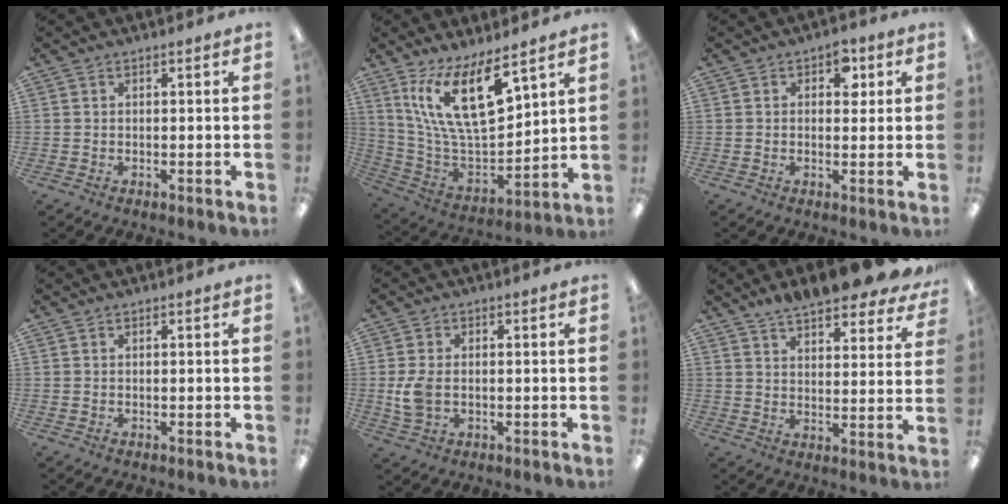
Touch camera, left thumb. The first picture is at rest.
{"total": 19.5, "force": [10.9, 7.8, 14.2], "torque": [-0.283, -0.058, 0.191]}
{"total": 4.8, "force": [1.8, 3.0, 3.3], "torque": [-0.029, -0.006, 0.023]}
{"total": 0.0}
{"total": 6.0, "force": [-0.4, 4.0, 4.5], "torque": [-0.096, -0.004, -0.012]}
{"total": 9.6, "force": [8.4, 2.0, 4.3], "torque": [-0.059, -0.060, 0.145]}